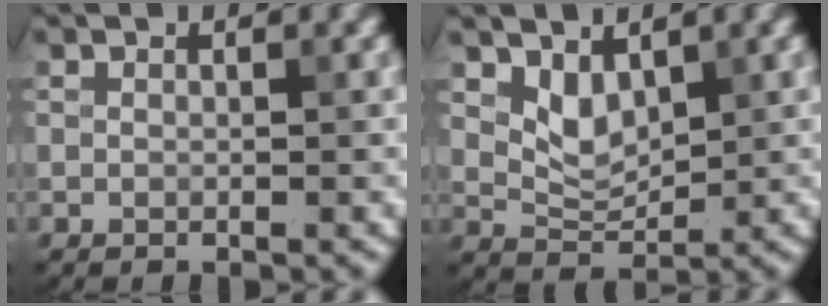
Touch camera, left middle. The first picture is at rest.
{"total": 2.7, "force": [1.4, 1.5, 1.7], "torque": [-0.032, -0.009, 0.032]}